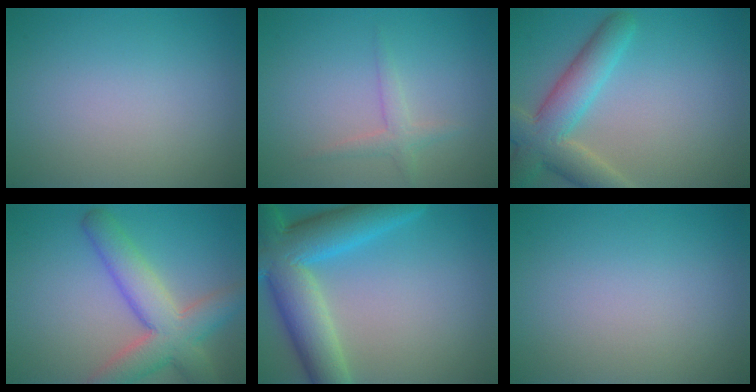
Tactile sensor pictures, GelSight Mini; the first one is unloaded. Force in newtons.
{"total": 1.6, "press": 1.6, "slide": 0.0}
{"total": 6.2, "press": 6.2, "slide": 0.4}
{"total": 6.9, "press": 6.9, "slide": 0.3}
{"total": 9.6, "press": 9.6, "slide": 0.5}
{"total": 0.0}